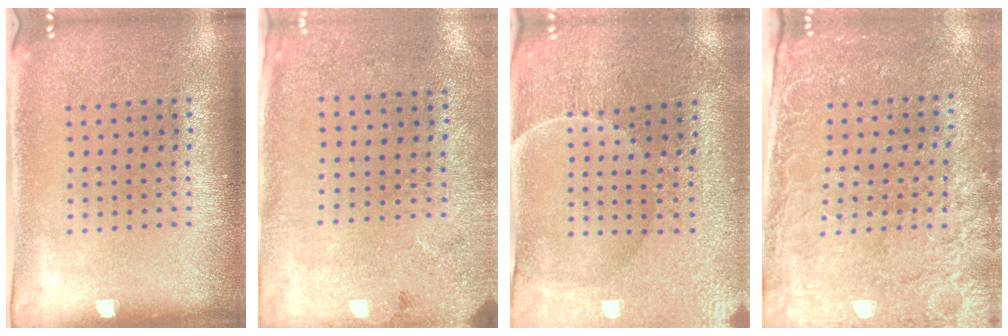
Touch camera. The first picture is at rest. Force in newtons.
{"total": 2.7, "press": 2.2, "slide": 1.7}
{"total": 1.5, "press": 1.5, "slide": 0.1}
{"total": 2.8, "press": 2.6, "slide": 1.1}